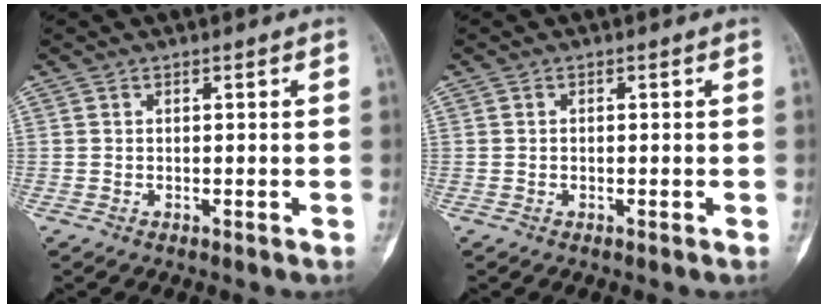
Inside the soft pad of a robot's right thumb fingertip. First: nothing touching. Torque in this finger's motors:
{"motor_torque": [0.52, 0.00, -0.14, 0.00, -0.02]}